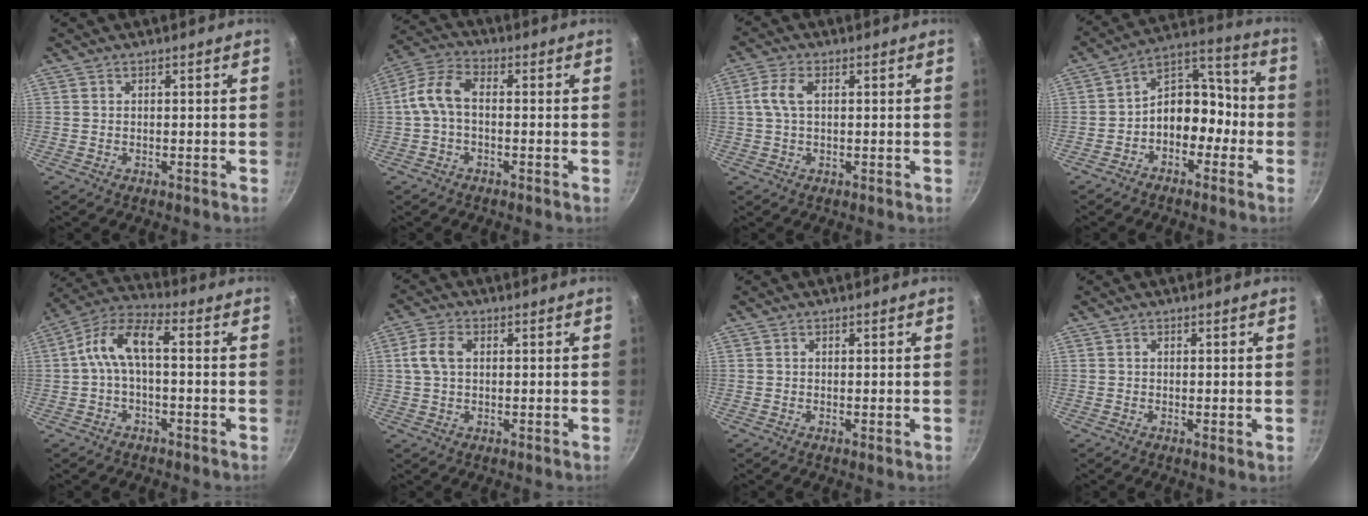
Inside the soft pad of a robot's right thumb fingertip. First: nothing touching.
{"total": 7.7, "force": [-0.4, 4.5, 6.3], "torque": [-0.130, 0.027, -0.017]}
{"total": 4.7, "force": [0.8, 2.5, 3.8], "torque": [-0.097, 0.013, 0.014]}
{"total": 12.1, "force": [-2.7, 8.2, 8.4], "torque": [-0.093, 0.051, -0.059]}
{"total": 9.6, "force": [0.2, 4.5, 8.5], "torque": [-0.168, 0.040, -0.006]}
{"total": 5.1, "force": [0.9, 3.3, 3.8], "torque": [-0.086, 0.012, 0.015]}
{"total": 0.7, "force": [-0.2, 0.2, 0.6], "torque": [-0.015, -0.004, -0.004]}
{"total": 1.3, "force": [-0.2, 0.3, 1.3], "torque": [-0.027, -0.006, -0.006]}